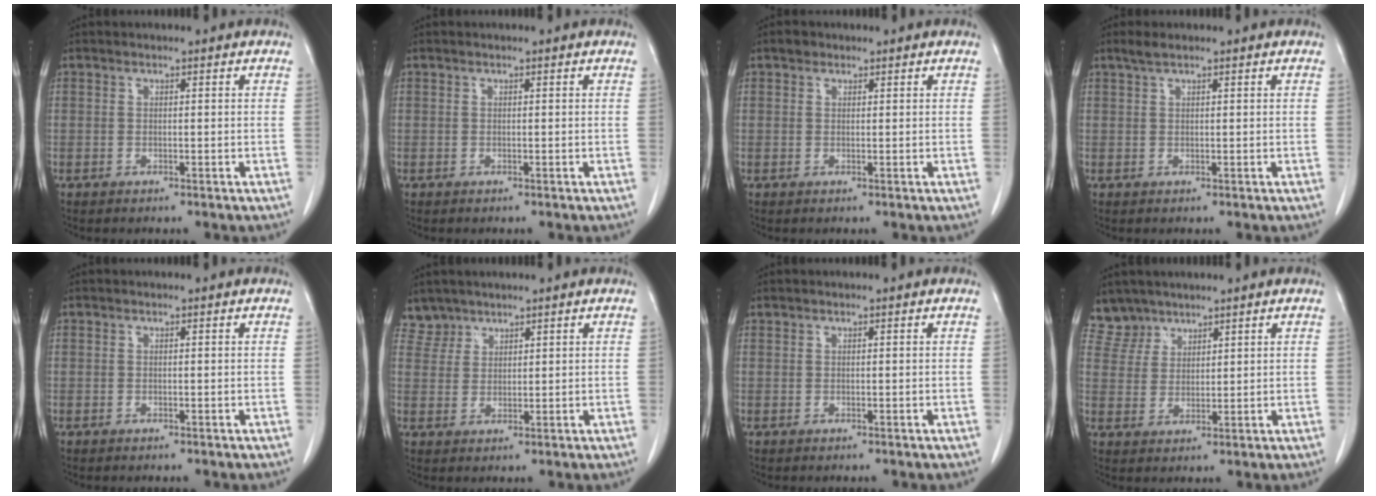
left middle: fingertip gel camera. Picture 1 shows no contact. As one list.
[{"total": 0.0}, {"total": 1.1, "force": [0.8, 0.8, 0.2], "torque": [-0.004, 0.005, 0.010]}, {"total": 1.6, "force": [1.2, 0.2, 1.0], "torque": [-0.028, 0.008, 0.027]}, {"total": 0.0}, {"total": 3.1, "force": [2.7, 1.4, -0.7], "torque": [0.019, 0.007, 0.053]}, {"total": 0.0}, {"total": 4.5, "force": [3.9, 2.1, -0.7], "torque": [0.019, 0.002, 0.081]}]